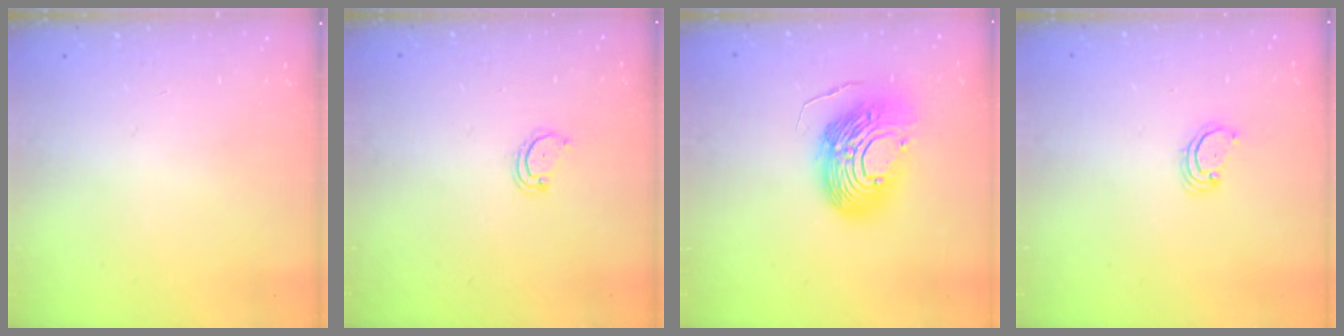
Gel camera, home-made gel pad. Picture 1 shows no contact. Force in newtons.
{"total": 2.3, "press": 2.3, "slide": 0.2}
{"total": 17.4, "press": 17.3, "slide": 1.6}
{"total": 2.5, "press": 2.5, "slide": 0.2}